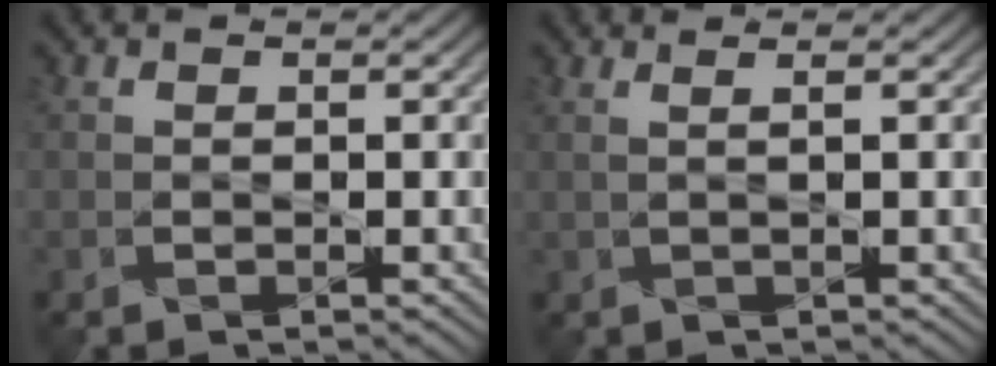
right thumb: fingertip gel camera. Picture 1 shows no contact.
{"total": 1.6, "force": [1.0, 0.1, 1.2], "torque": [-0.017, 0.003, 0.000]}